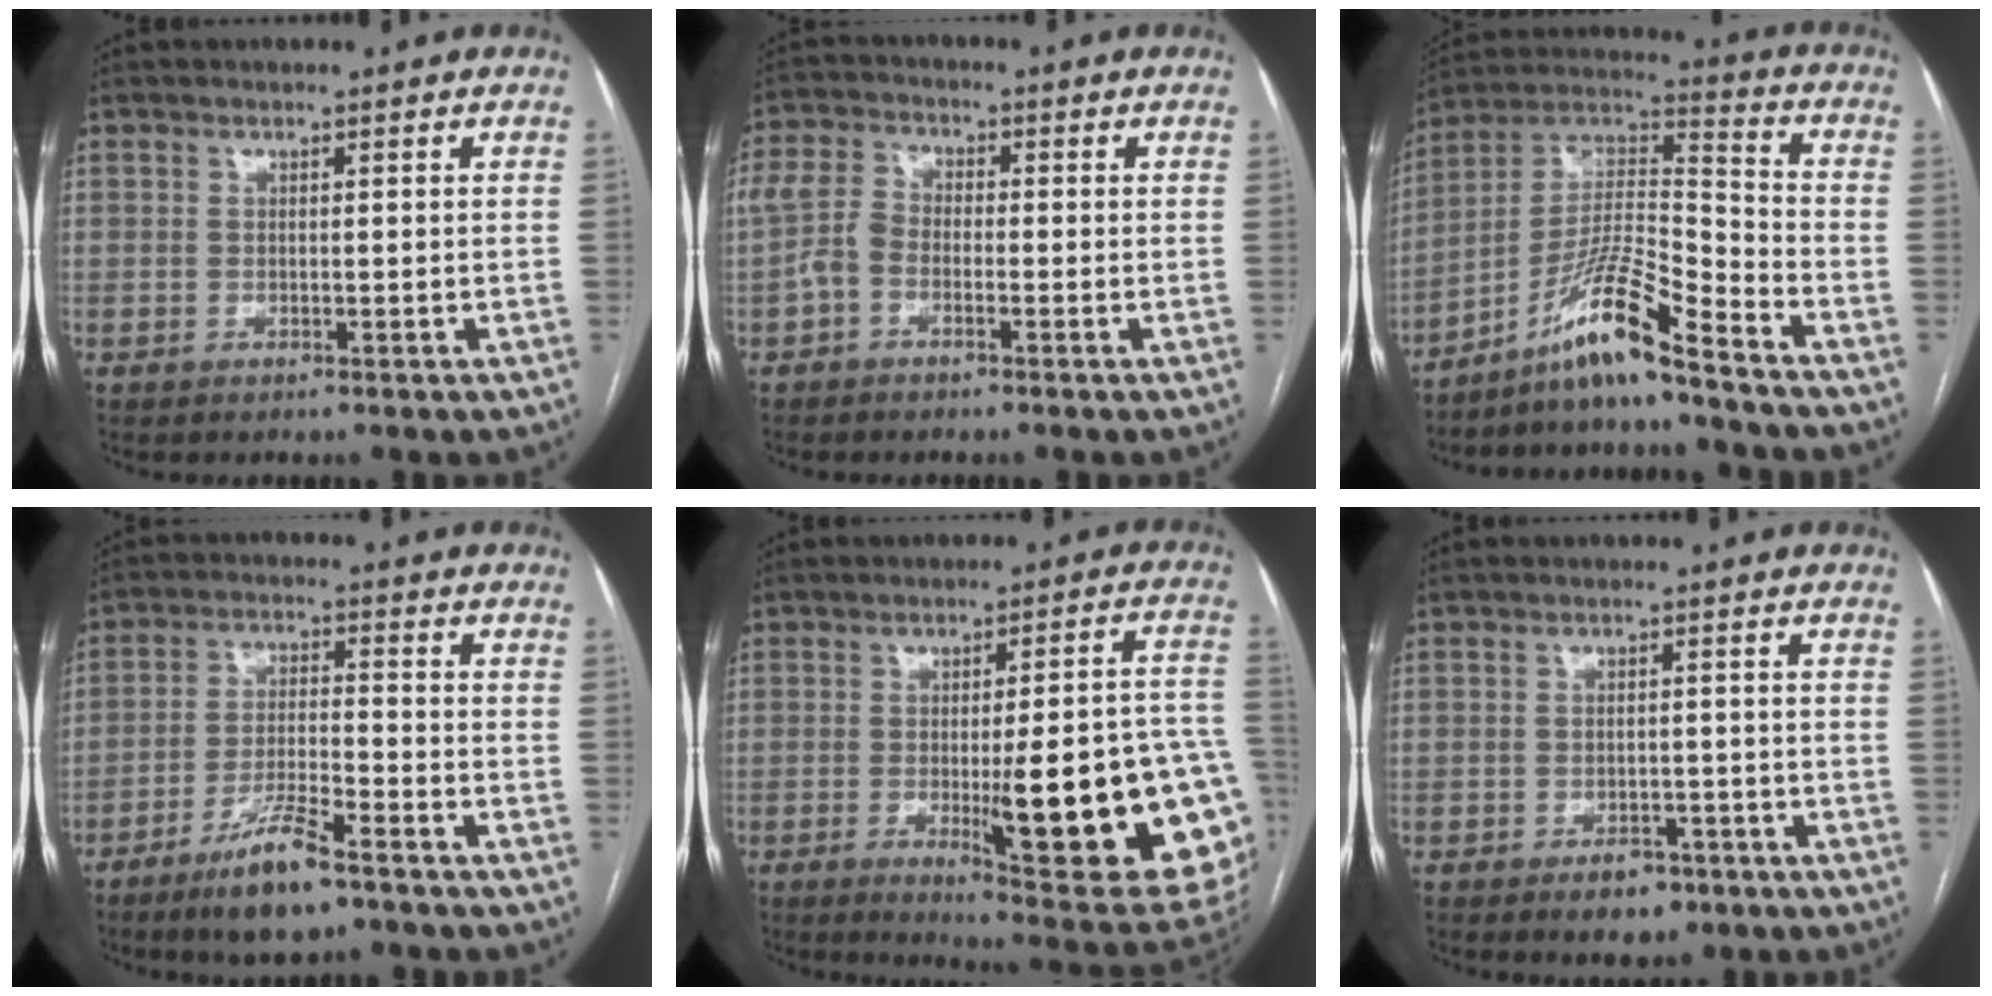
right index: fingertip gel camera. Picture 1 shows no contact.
{"total": 4.0, "force": [-1.4, 2.5, 2.8], "torque": [-0.066, 0.020, -0.035]}
{"total": 12.2, "force": [-9.0, -0.2, 8.1], "torque": [-0.157, 0.012, -0.166]}
{"total": 9.1, "force": [-6.3, 1.2, 6.4], "torque": [-0.124, -0.015, -0.113]}
{"total": 24.9, "force": [-5.6, 3.4, 24.0], "torque": [-0.218, -0.007, -0.061]}
{"total": 4.1, "force": [-2.6, 2.4, 2.1], "torque": [-0.024, 0.003, -0.030]}